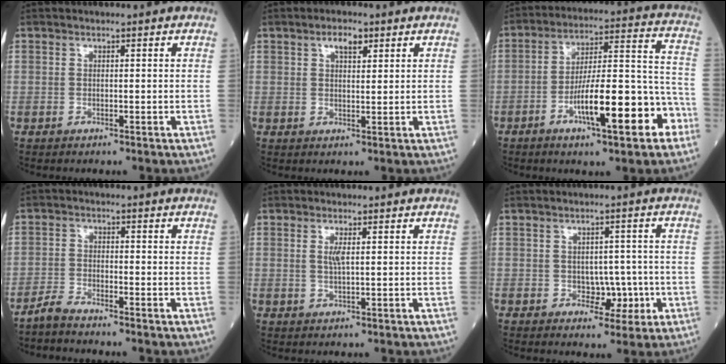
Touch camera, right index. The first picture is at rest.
{"total": 3.1, "force": [1.8, 1.2, 2.2], "torque": [-0.041, 0.003, 0.030]}
{"total": 15.8, "force": [-7.2, 3.2, 13.6], "torque": [-0.215, 0.023, -0.107]}
{"total": 2.9, "force": [-2.9, -0.1, 0.7], "torque": [-0.019, -0.011, -0.060]}
{"total": 1.7, "force": [0.3, 0.2, 1.7], "torque": [-0.039, -0.001, 0.006]}
{"total": 4.2, "force": [-1.2, 3.0, 2.7], "torque": [-0.025, 0.010, -0.012]}